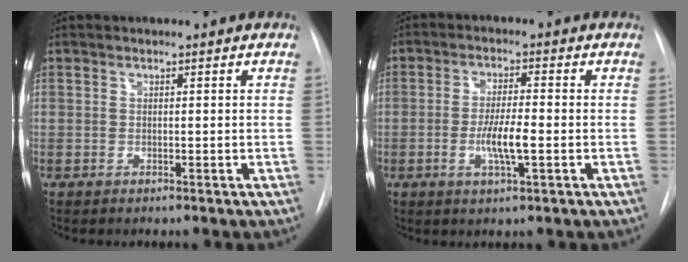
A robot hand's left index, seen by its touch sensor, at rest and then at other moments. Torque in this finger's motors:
{"motor_torque": [0.50, 0.47, 0.19, 0.05]}